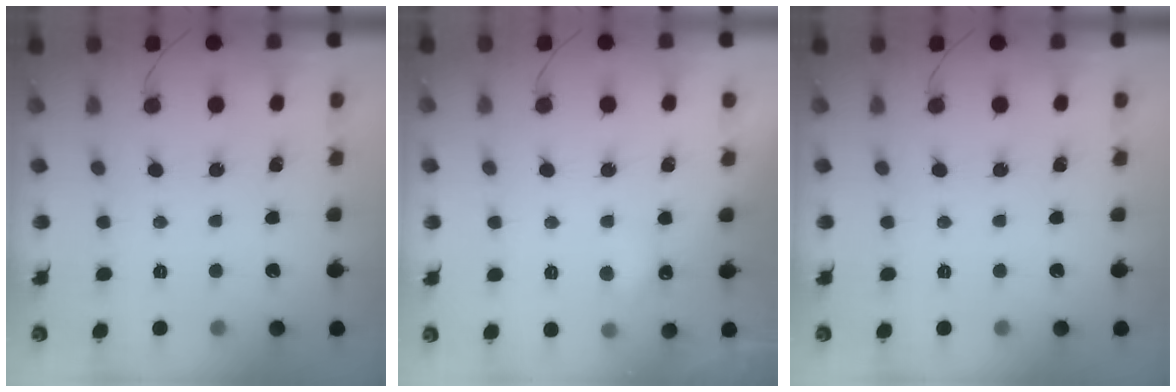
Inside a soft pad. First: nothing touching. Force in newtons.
{"total": 3.7, "press": 3.6, "slide": 1.1}
{"total": 0.0}